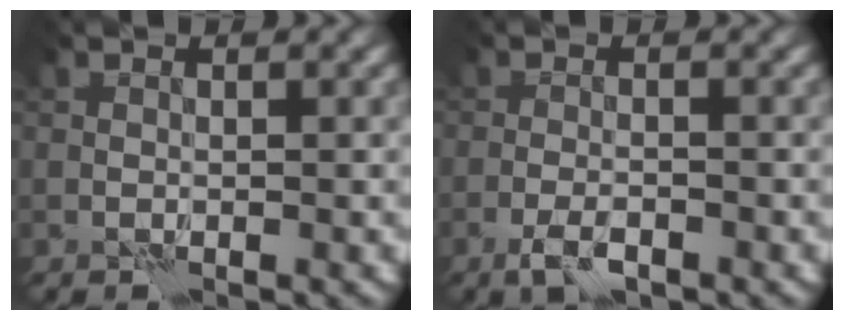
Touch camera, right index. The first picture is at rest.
{"total": 2.3, "force": [-1.4, 0.7, 1.7], "torque": [-0.038, -0.001, -0.032]}